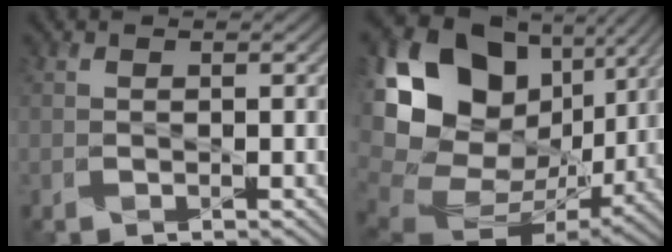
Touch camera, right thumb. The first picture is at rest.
{"total": 19.7, "force": [4.3, 14.7, 12.4], "torque": [-0.271, -0.007, 0.114]}